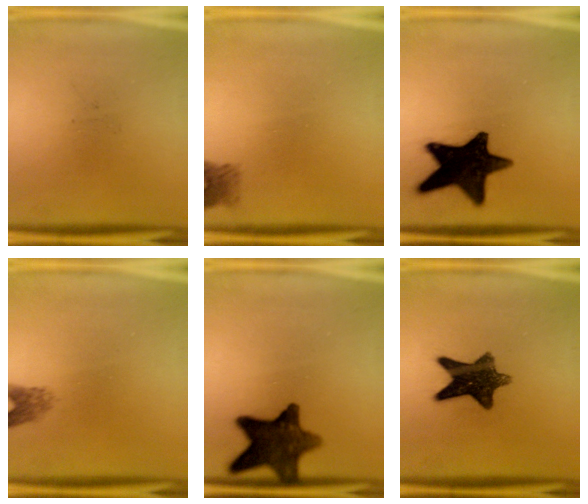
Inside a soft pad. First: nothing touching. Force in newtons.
{"total": 2.1}
{"total": 16.7}
{"total": 2.1}
{"total": 12.2}
{"total": 10.9}